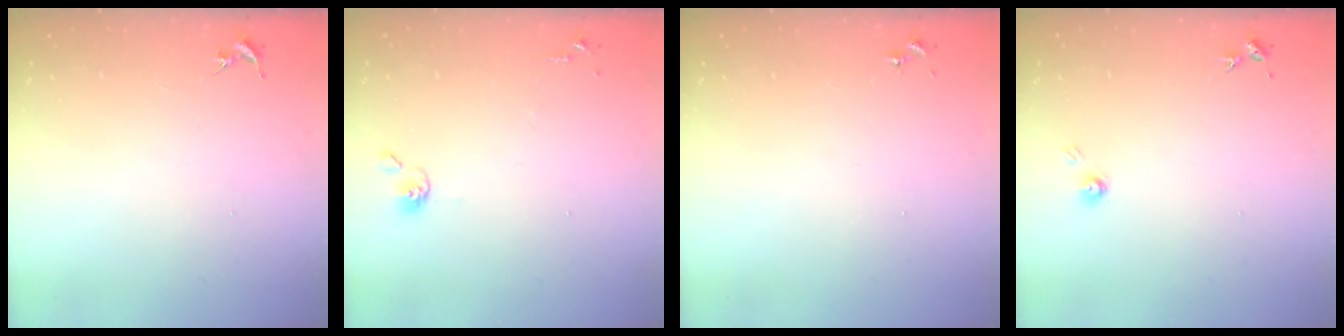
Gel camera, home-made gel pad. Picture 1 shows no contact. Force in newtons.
{"total": 5.0, "press": 5.0, "slide": 0.8}
{"total": 0.0}
{"total": 3.4, "press": 3.4, "slide": 0.5}